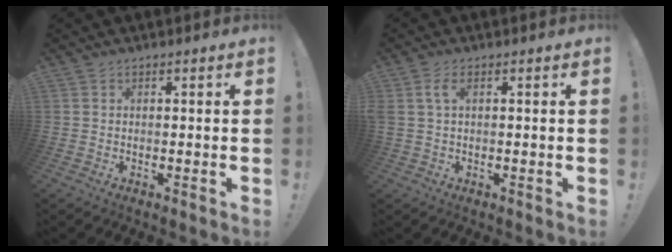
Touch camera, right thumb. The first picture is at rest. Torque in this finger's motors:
{"motor_torque": [0.51, 0.55, 1.43, 0.21, 0.32]}